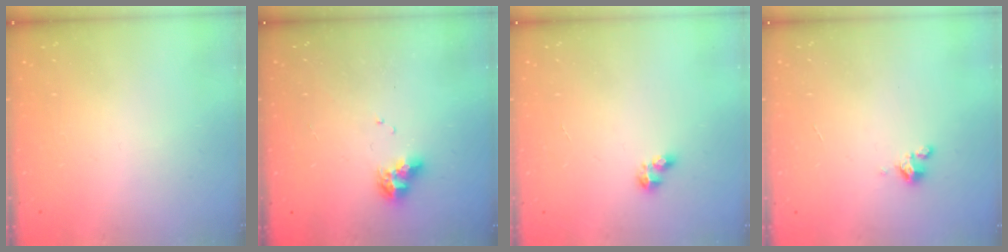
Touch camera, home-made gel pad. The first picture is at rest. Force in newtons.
{"total": 8.3, "press": 8.3, "slide": 1.1}
{"total": 3.5, "press": 3.5, "slide": 0.5}
{"total": 1.8, "press": 1.7, "slide": 0.4}